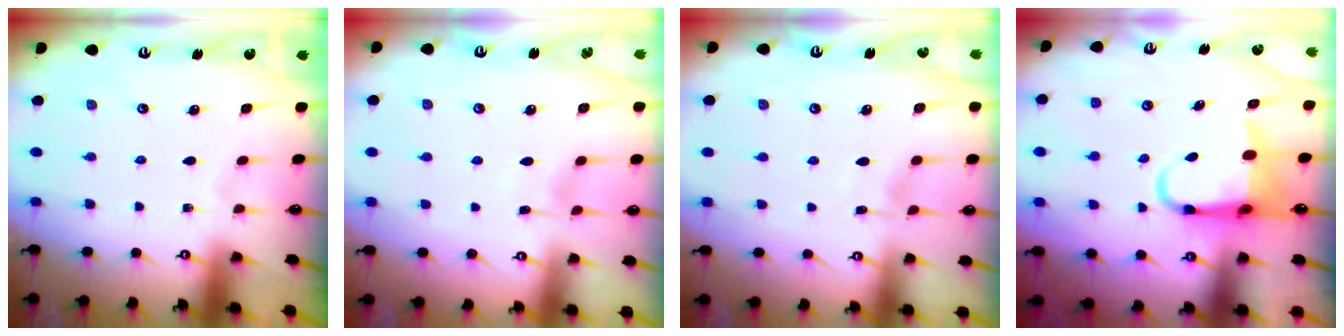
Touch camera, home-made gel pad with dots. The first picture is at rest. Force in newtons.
{"total": 3.0, "press": 3.0, "slide": 0.4}
{"total": 2.5, "press": 2.5, "slide": 0.4}
{"total": 6.0, "press": 5.8, "slide": 1.4}